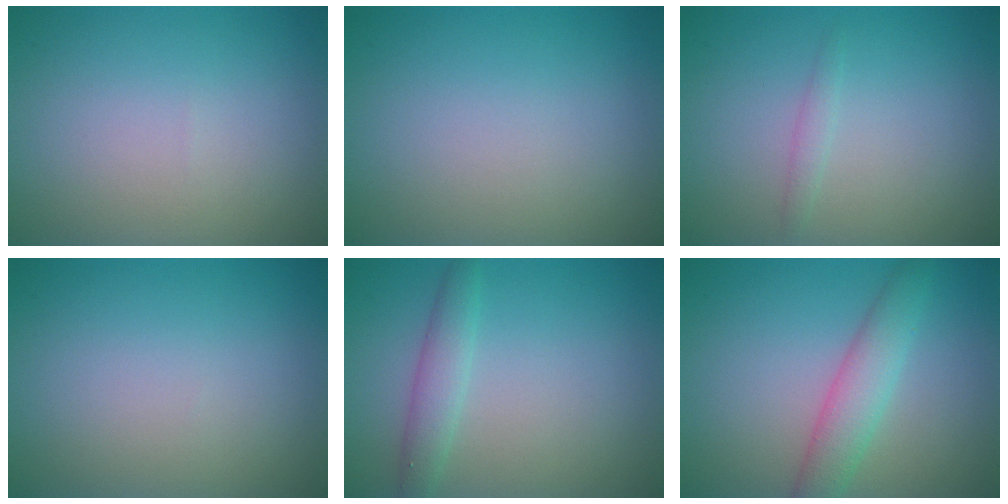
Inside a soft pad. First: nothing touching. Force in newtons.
{"total": 0.0}
{"total": 0.9, "press": 0.9, "slide": 0.0}
{"total": 0.0}
{"total": 2.3, "press": 2.3, "slide": 0.1}
{"total": 3.5, "press": 3.5, "slide": 0.1}